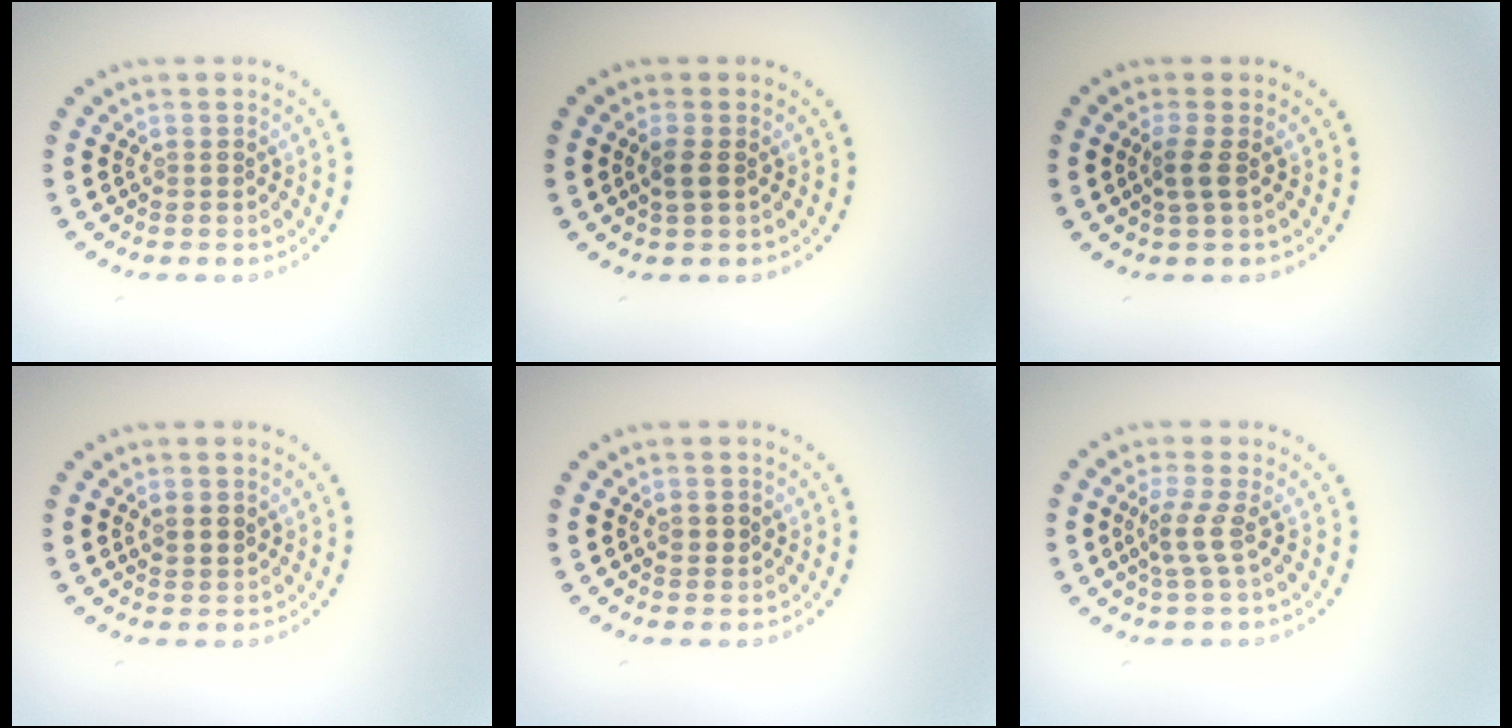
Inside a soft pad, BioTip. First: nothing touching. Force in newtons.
{"total": 1.4, "press": 1.3, "slide": 0.4}
{"total": 1.5, "press": 1.3, "slide": 0.9}
{"total": 1.3, "press": 1.2, "slide": 0.7}
{"total": 0.9, "press": 0.9, "slide": 0.2}
{"total": 2.0, "press": 1.3, "slide": 1.6}